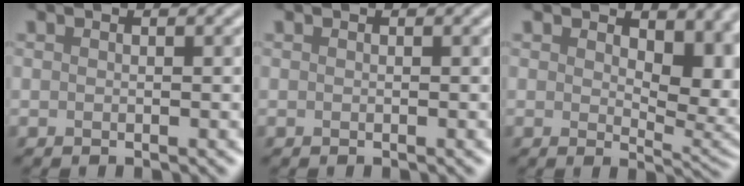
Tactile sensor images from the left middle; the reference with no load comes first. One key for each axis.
{"total": 0.0}
{"total": 6.3, "fx": 1.7, "fy": 3.6, "fz": 4.8, "tx": -0.067, "ty": -0.013, "tz": 0.026}